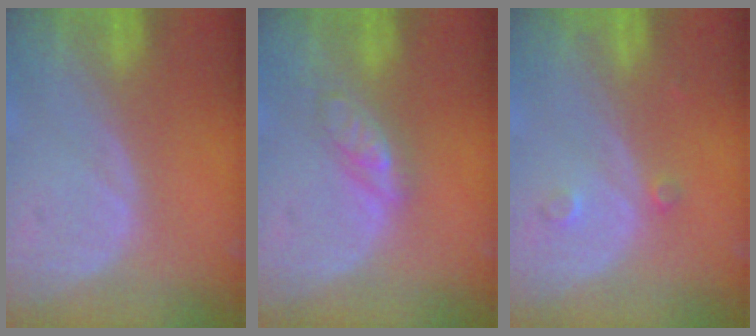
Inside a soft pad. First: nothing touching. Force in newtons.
{"total": 3.8, "press": 3.7, "slide": 0.3}
{"total": 1.9, "press": 1.6, "slide": 1.0}